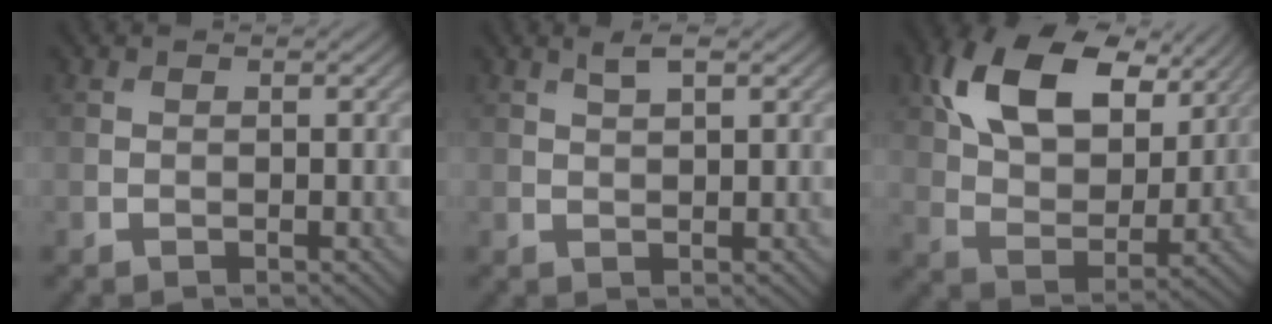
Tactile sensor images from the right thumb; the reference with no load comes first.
{"total": 2.1, "force": [1.2, 0.5, 1.6], "torque": [-0.036, 0.002, 0.024]}
{"total": 14.7, "force": [7.0, 8.5, 9.7], "torque": [-0.198, 0.015, 0.126]}